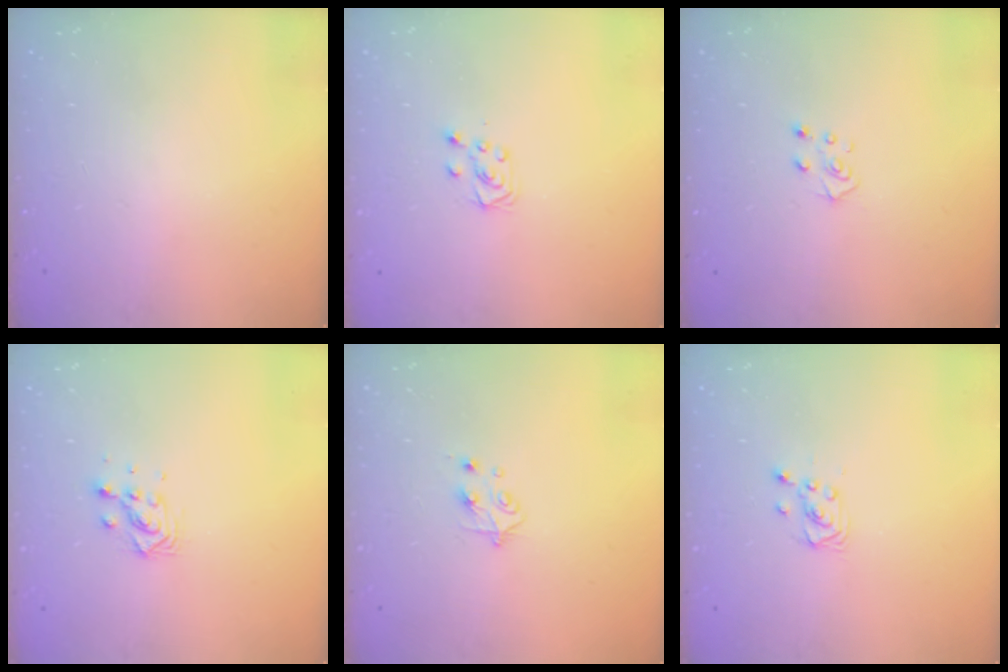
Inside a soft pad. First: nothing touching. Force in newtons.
{"total": 5.1, "press": 5.1, "slide": 0.4}
{"total": 4.8, "press": 4.8, "slide": 0.4}
{"total": 5.1, "press": 5.1, "slide": 0.1}
{"total": 4.8, "press": 4.8, "slide": 0.6}
{"total": 2.9, "press": 2.9, "slide": 0.4}